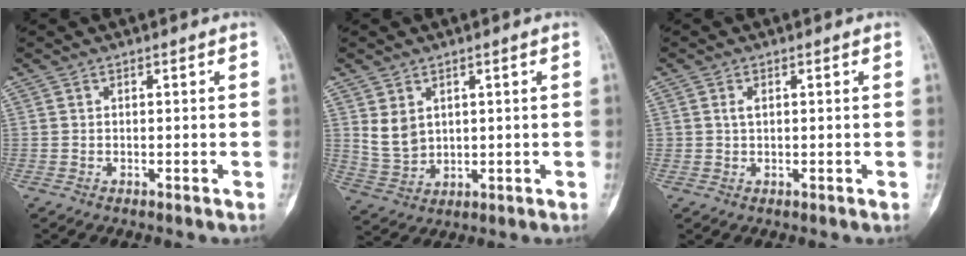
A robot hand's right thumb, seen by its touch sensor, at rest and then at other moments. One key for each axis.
{"total": 5.7, "fx": 2.0, "fy": 4.2, "fz": 3.3, "tx": -0.053, "ty": -0.013, "tz": 0.058}
{"total": 1.4, "fx": 0.4, "fy": 0.8, "fz": 1.0, "tx": -0.018, "ty": 0.002, "tz": 0.010}